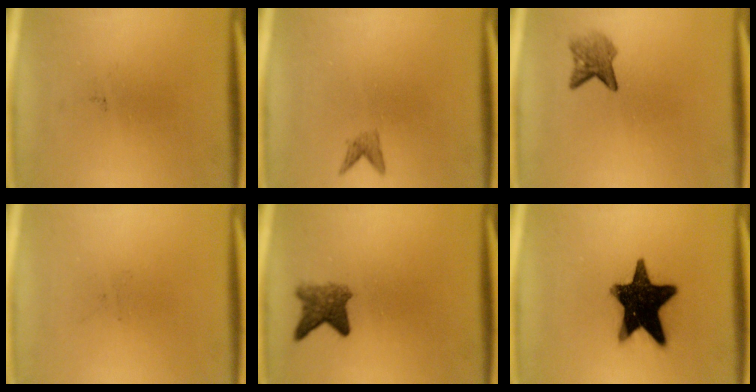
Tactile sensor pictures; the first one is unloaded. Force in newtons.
{"total": 1.1}
{"total": 2.9}
{"total": 0.0}
{"total": 3.9}
{"total": 17.9}